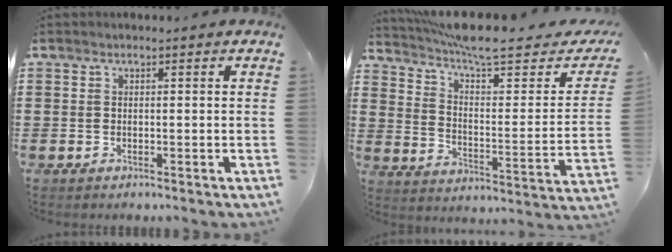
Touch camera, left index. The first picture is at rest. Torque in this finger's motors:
{"motor_torque": [1.09, -1.04, 0.54, 0.18]}